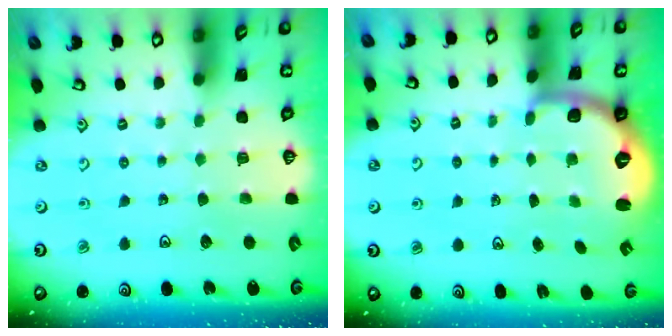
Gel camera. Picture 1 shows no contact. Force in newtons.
{"total": 2.5, "press": 2.0, "slide": 1.6}